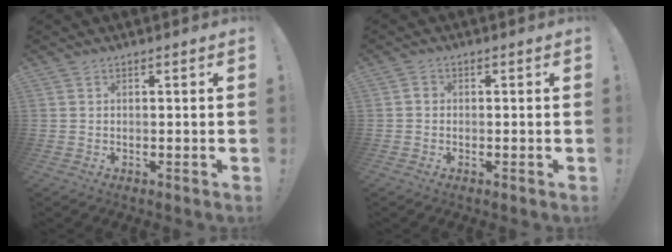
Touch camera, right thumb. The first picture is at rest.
{"total": 1.5, "force": [-0.5, 1.3, 0.6], "torque": [-0.001, 0.003, -0.011]}